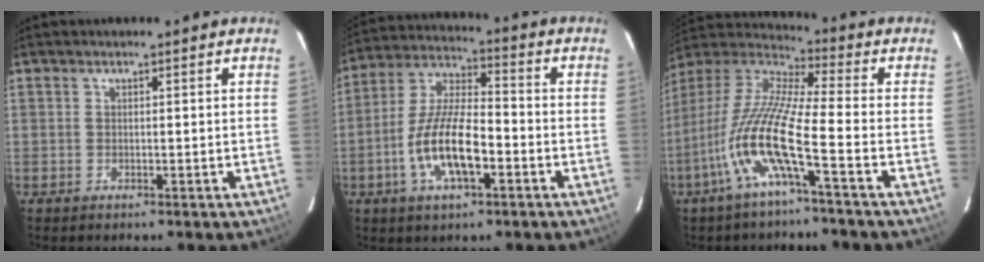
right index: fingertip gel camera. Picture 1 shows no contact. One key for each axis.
{"total": 12.9, "fx": -4.7, "fy": 4.7, "fz": 11.1, "tx": -0.232, "ty": -0.003, "tz": -0.086}
{"total": 14.2, "fx": -6.0, "fy": 0.9, "fz": 12.9, "tx": -0.246, "ty": -0.013, "tz": -0.124}